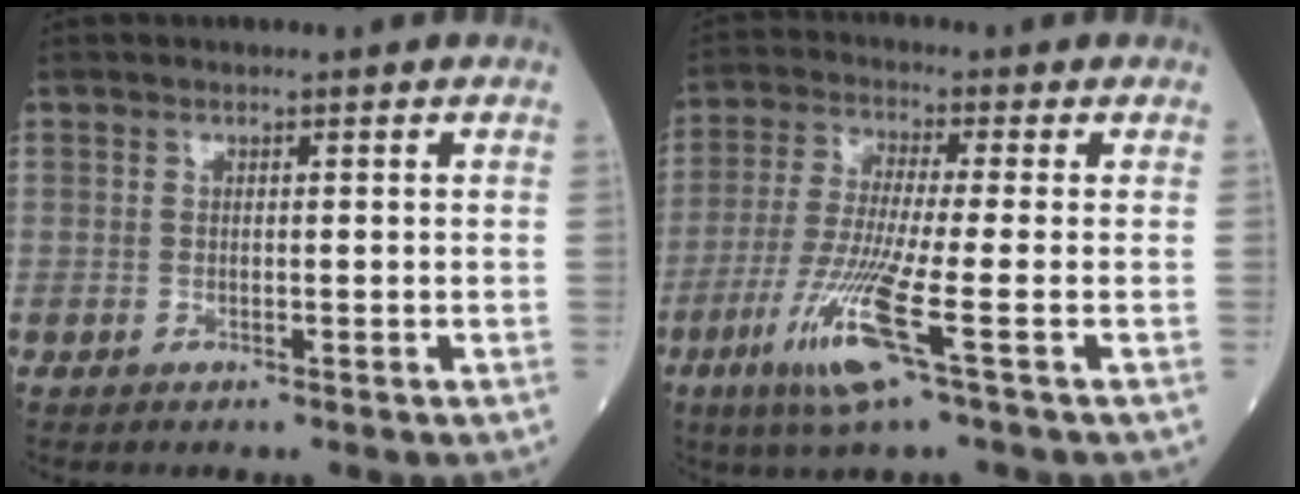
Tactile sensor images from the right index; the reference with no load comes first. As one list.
[{"total": 10.5, "force": [-4.3, -0.7, 9.5], "torque": [-0.202, -0.029, -0.090]}]